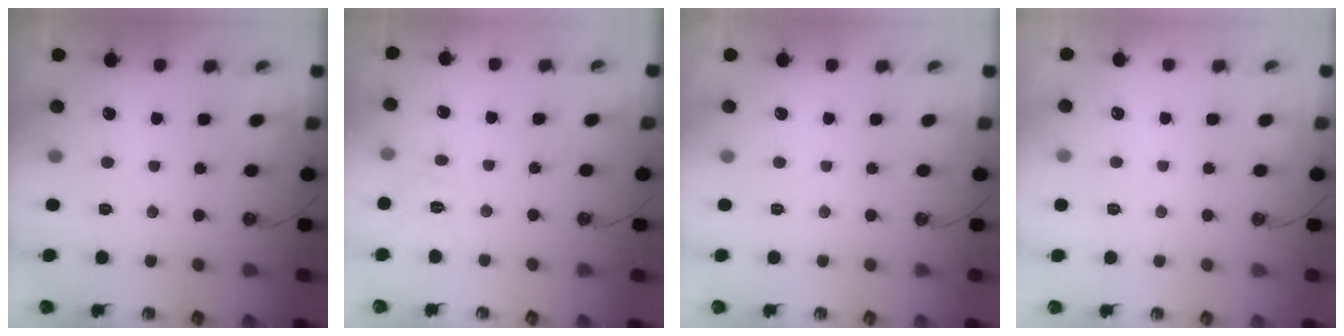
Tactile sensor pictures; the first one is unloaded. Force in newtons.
{"total": 5.9, "press": 5.9, "slide": 0.4}
{"total": 0.0}
{"total": 0.0}